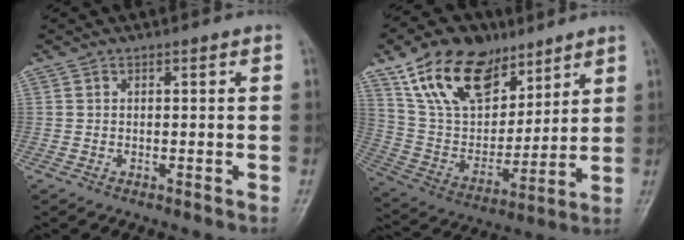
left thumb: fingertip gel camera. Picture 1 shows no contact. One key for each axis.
{"total": 20.2, "fx": 12.1, "fy": 12.2, "fz": 10.7, "tx": -0.147, "ty": -0.039, "tz": 0.231}